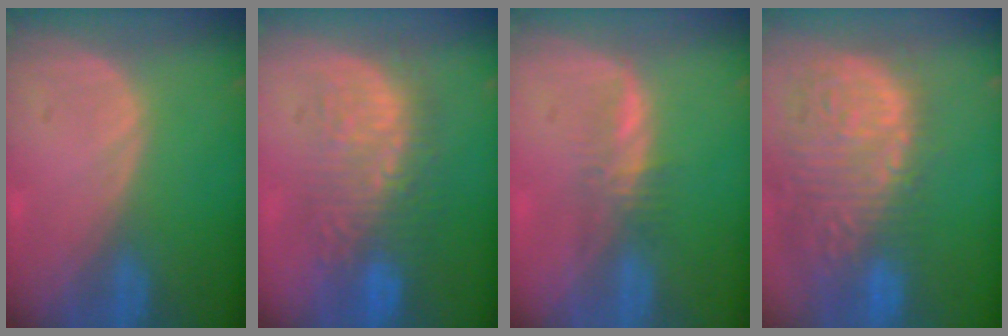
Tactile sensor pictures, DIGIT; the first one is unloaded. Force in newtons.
{"total": 9.3, "press": 9.0, "slide": 2.3}
{"total": 2.8, "press": 2.7, "slide": 0.5}
{"total": 15.3, "press": 12.7, "slide": 8.5}